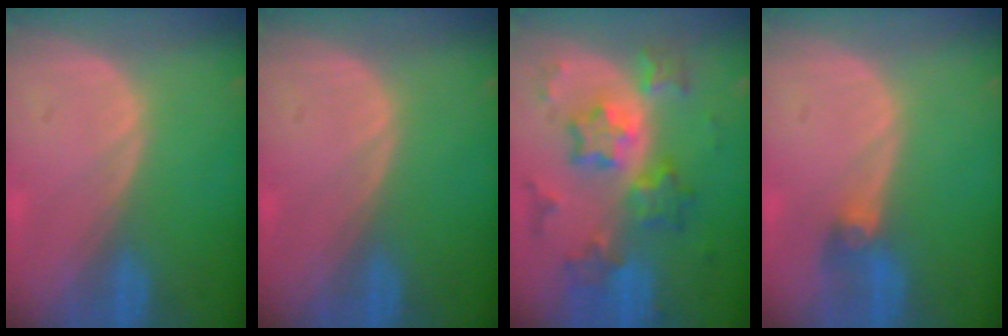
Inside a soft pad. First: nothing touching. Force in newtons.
{"total": 0.0}
{"total": 9.5, "press": 9.5, "slide": 0.8}
{"total": 3.0, "press": 2.6, "slide": 1.4}